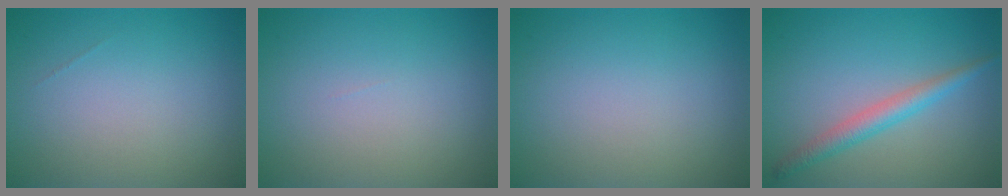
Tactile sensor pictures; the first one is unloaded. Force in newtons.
{"total": 0.0}
{"total": 0.0}
{"total": 2.6, "press": 2.6, "slide": 0.1}